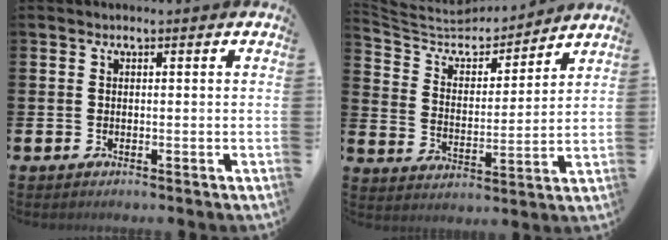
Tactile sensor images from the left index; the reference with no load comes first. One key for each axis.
{"total": 7.3, "fx": 6.9, "fy": 2.0, "fz": 1.3, "tx": -0.067, "ty": -0.057, "tz": 0.119}